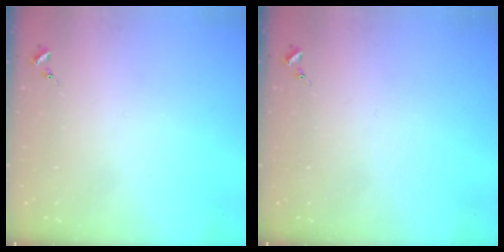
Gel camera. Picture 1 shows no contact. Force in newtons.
{"total": 0.0}